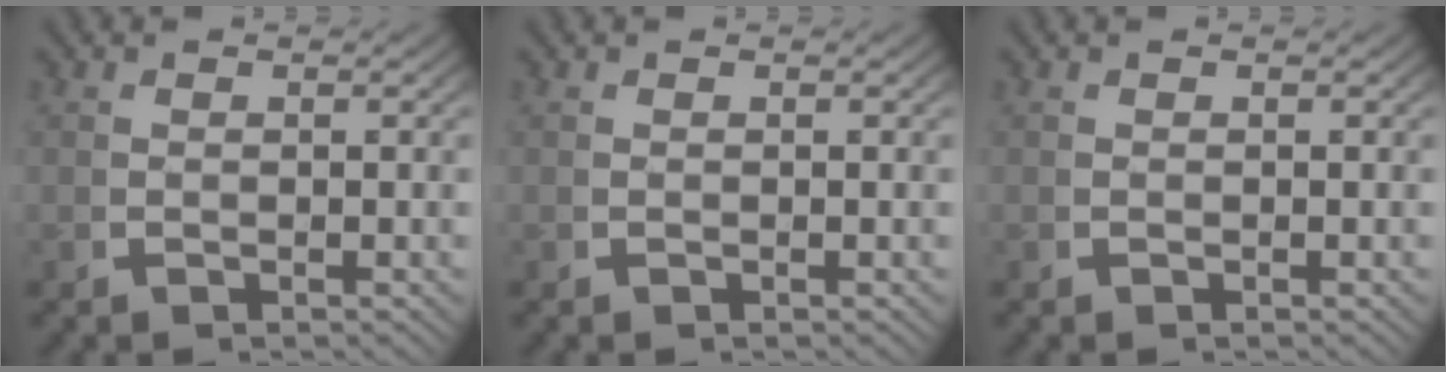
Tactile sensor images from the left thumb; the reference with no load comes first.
{"total": 0.0}
{"total": 0.0}